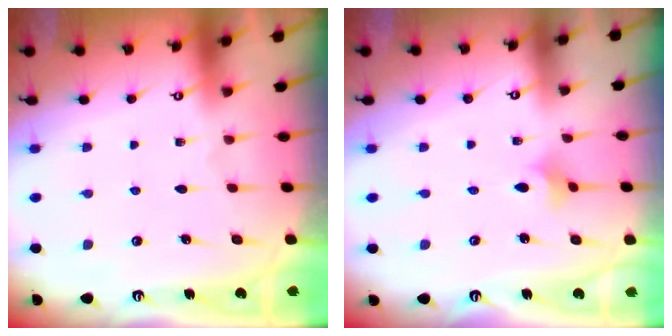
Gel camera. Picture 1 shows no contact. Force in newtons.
{"total": 2.4, "press": 2.3, "slide": 0.4}